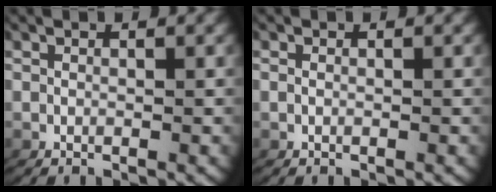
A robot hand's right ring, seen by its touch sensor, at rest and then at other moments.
{"total": 0.0}